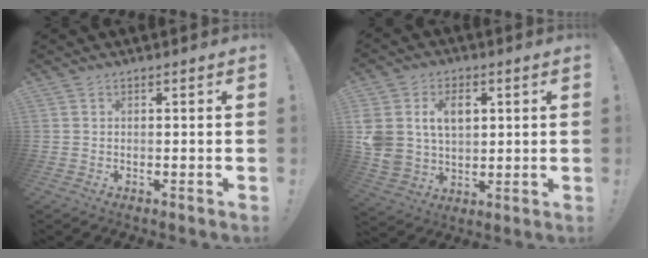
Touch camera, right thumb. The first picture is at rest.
{"total": 11.9, "force": [3.8, 9.2, 6.5], "torque": [-0.112, -0.007, 0.076]}